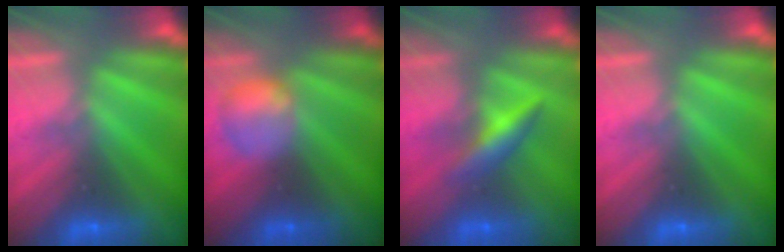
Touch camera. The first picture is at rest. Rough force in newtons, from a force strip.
{"total": 2.4}
{"total": 2.5}
{"total": 0.0}